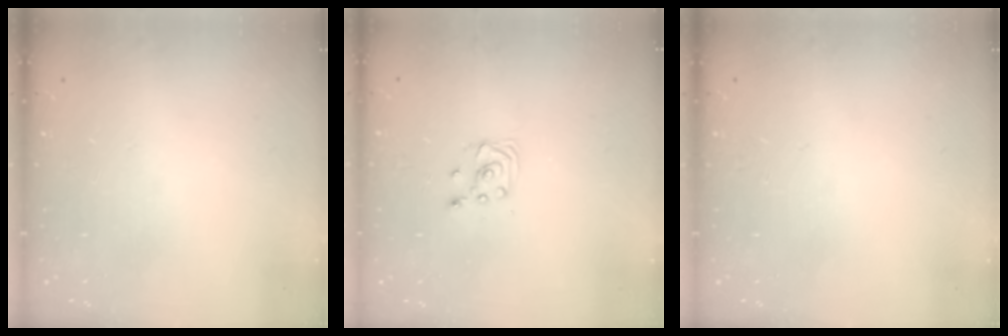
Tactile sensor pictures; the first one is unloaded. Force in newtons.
{"total": 2.9, "press": 2.9, "slide": 0.4}
{"total": 0.0}